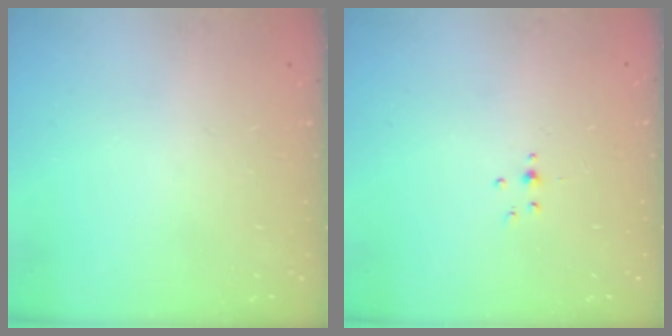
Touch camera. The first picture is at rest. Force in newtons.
{"total": 2.3, "press": 1.9, "slide": 1.3}